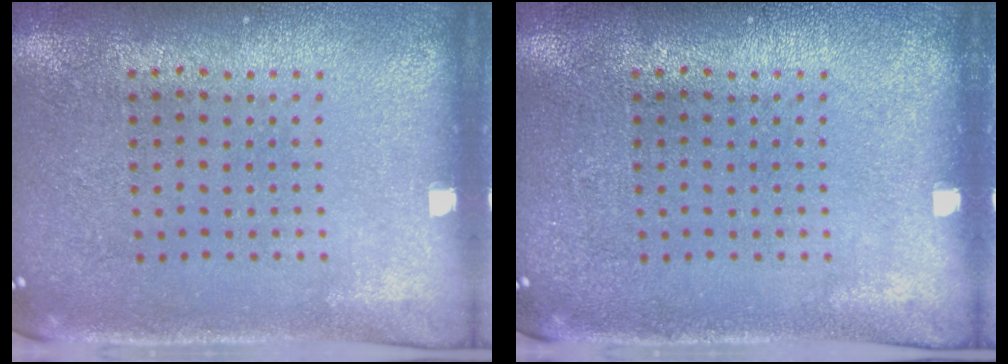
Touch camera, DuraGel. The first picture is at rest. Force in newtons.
{"total": 0.0}